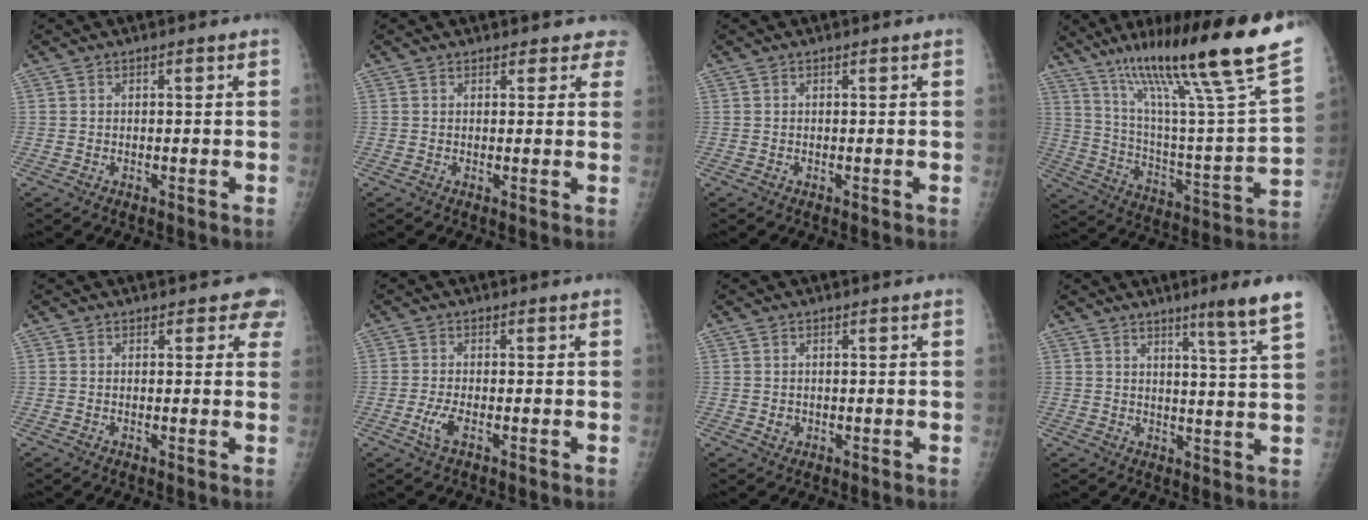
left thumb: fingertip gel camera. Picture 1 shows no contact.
{"total": 3.6, "force": [3.1, 1.7, -0.2], "torque": [0.040, -0.015, 0.014]}
{"total": 0.0}
{"total": 31.3, "force": [20.0, 3.0, 23.8], "torque": [-0.370, -0.057, 0.324]}
{"total": 3.4, "force": [2.8, 1.8, 0.7], "torque": [0.028, -0.010, 0.012]}
{"total": 2.8, "force": [-0.9, 0.9, 2.5], "torque": [-0.059, -0.001, -0.019]}
{"total": 1.0, "force": [0.1, 0.9, 0.5], "torque": [-0.004, 0.000, 0.005]}
{"total": 7.8, "force": [5.2, -1.0, 5.7], "torque": [-0.081, -0.039, 0.071]}